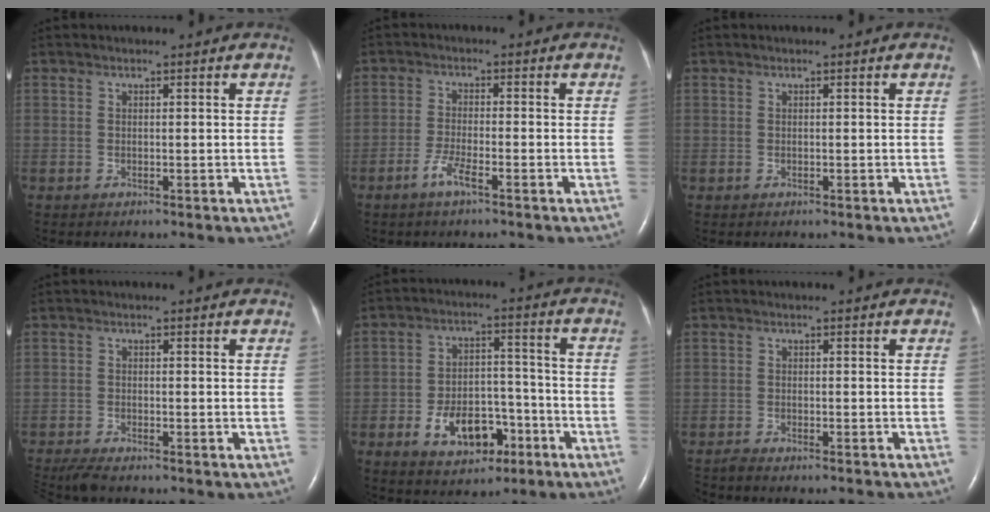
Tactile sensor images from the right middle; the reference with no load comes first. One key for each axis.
{"total": 3.3, "fx": -2.0, "fy": 0.2, "fz": 2.6, "tx": -0.054, "ty": -0.003, "tz": -0.041}
{"total": 0.0}
{"total": 5.4, "fx": -4.8, "fy": 0.4, "fz": 2.4, "tx": -0.046, "ty": -0.020, "tz": -0.084}
{"total": 9.3, "fx": -4.4, "fy": 5.6, "fz": 6.0, "tx": -0.101, "ty": 0.020, "tz": -0.062}
{"total": 3.8, "fx": -3.6, "fy": -0.8, "fz": 0.7, "tx": -0.008, "ty": -0.007, "tz": -0.053}